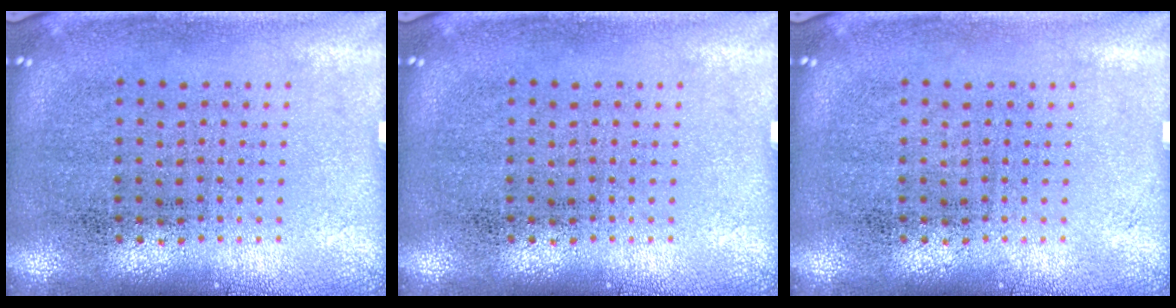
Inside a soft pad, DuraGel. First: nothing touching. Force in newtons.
{"total": 0.0}
{"total": 0.0}